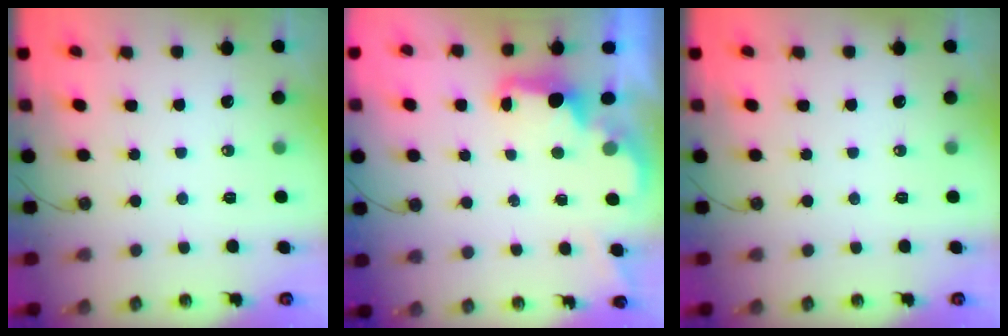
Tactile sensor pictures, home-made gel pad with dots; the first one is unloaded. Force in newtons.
{"total": 2.3, "press": 2.2, "slide": 0.8}
{"total": 0.0}